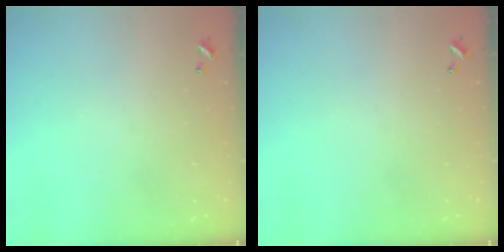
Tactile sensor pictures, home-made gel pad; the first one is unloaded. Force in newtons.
{"total": 0.0}